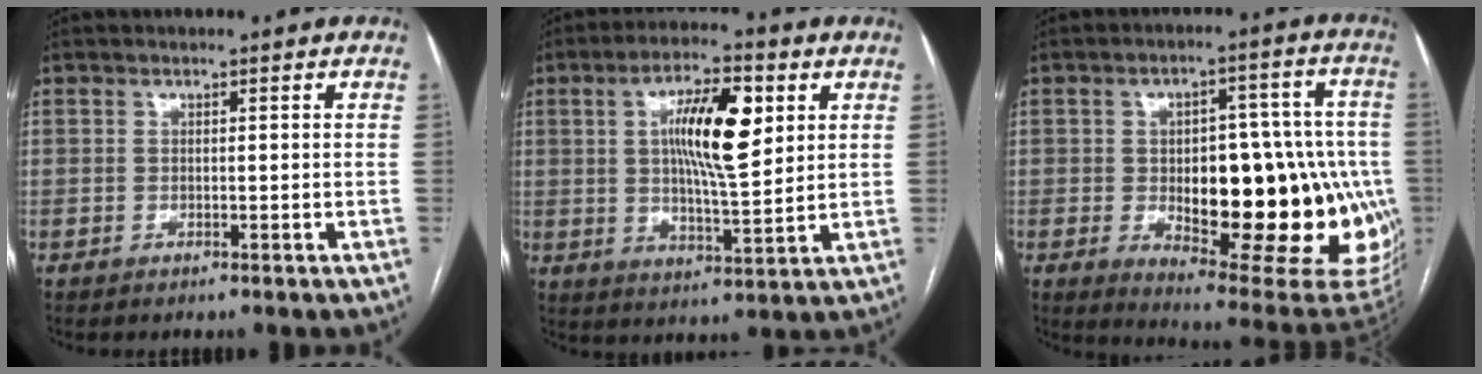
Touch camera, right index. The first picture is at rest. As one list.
[{"total": 12.2, "force": [3.4, 2.8, 11.4], "torque": [-0.204, 0.007, 0.056]}, {"total": 25.9, "force": [-3.9, 9.9, 23.7], "torque": [-0.241, 0.018, -0.024]}]